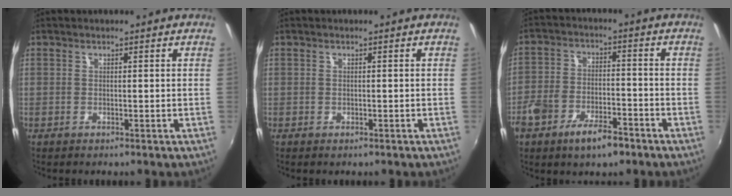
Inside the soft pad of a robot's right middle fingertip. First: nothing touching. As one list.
[{"total": 0.6, "force": [-0.3, 0.4, 0.1], "torque": [-0.002, -0.003, -0.005]}, {"total": 9.1, "force": [-5.7, 3.9, 5.8], "torque": [-0.124, -0.004, -0.103]}]